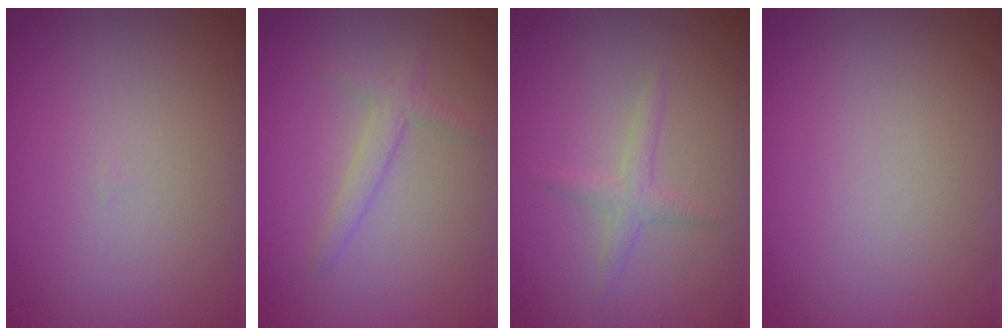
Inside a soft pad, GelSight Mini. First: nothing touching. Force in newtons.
{"total": 1.6, "press": 1.6, "slide": 0.1}
{"total": 1.3, "press": 1.3, "slide": 0.0}
{"total": 0.0}